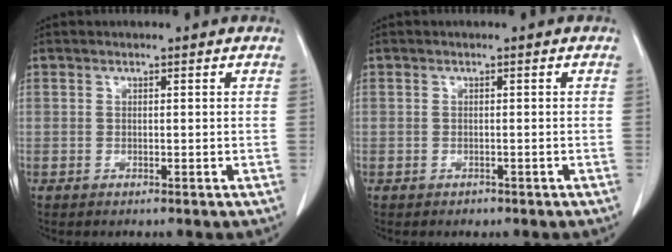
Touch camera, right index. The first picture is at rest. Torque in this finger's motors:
{"motor_torque": [-0.47, -0.45, -0.25, -0.08]}